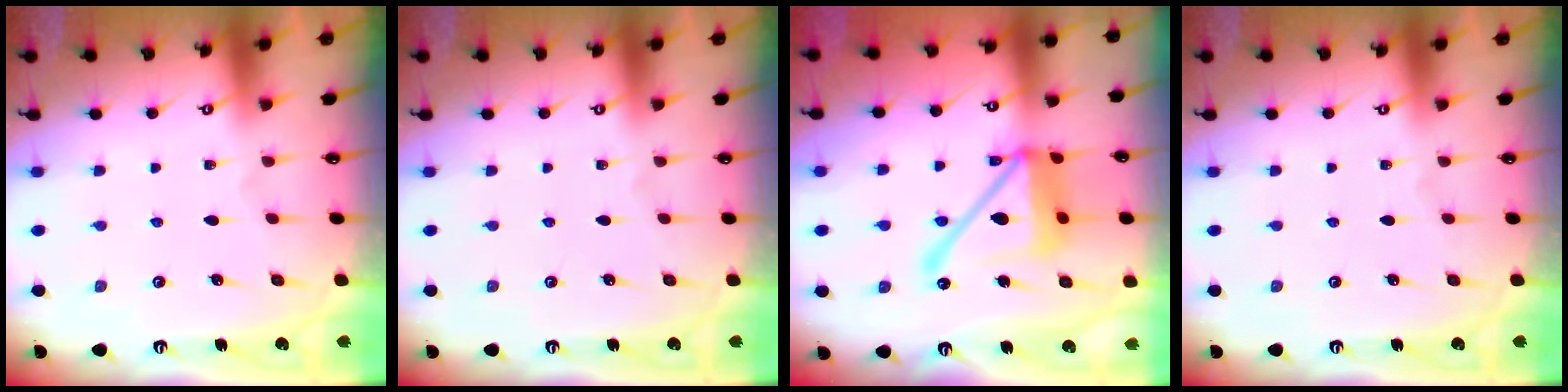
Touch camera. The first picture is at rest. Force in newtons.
{"total": 0.0}
{"total": 18.4, "press": 18.3, "slide": 1.9}
{"total": 0.0}